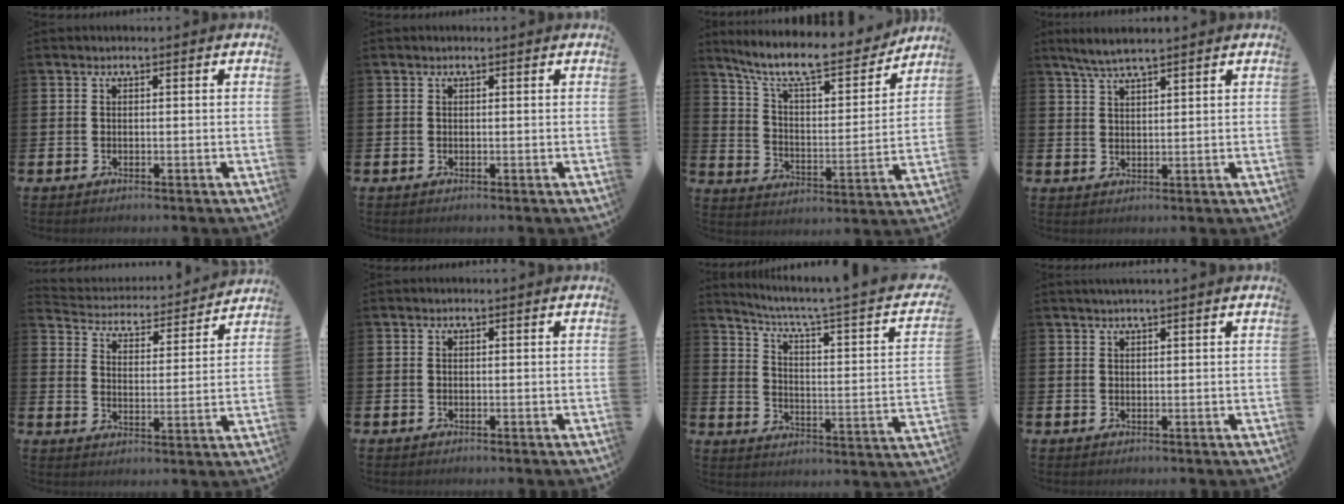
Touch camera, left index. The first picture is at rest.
{"total": 0.0}
{"total": 10.8, "force": [9.4, 2.3, 4.7], "torque": [-0.118, -0.063, 0.158]}
{"total": 4.4, "force": [3.9, 0.3, 1.9], "torque": [-0.042, -0.009, 0.070]}
{"total": 4.4, "force": [4.2, 1.1, 0.3], "torque": [-0.037, -0.040, 0.066]}
{"total": 0.0}
{"total": 5.2, "force": [3.6, 0.0, 3.7], "torque": [-0.083, -0.040, 0.048]}
{"total": 1.2, "force": [1.1, -0.2, 0.5], "torque": [-0.015, 0.003, 0.021]}